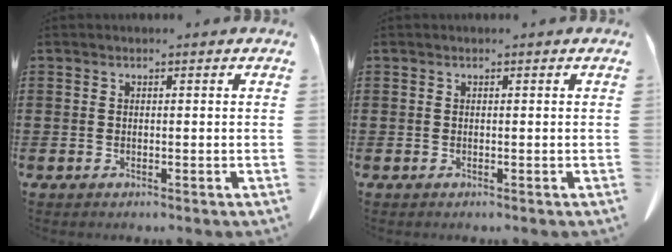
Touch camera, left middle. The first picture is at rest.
{"total": 0.0}